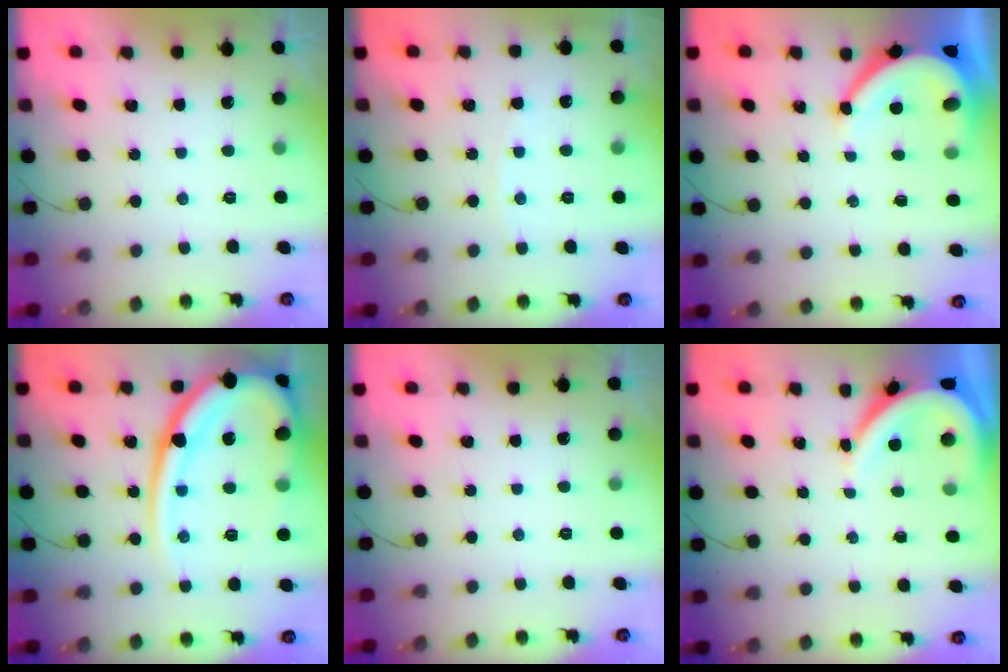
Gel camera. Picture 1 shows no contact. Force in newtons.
{"total": 2.6, "press": 2.6, "slide": 0.2}
{"total": 8.5, "press": 8.5, "slide": 1.1}
{"total": 22.2, "press": 22.1, "slide": 2.5}
{"total": 0.0}
{"total": 7.4, "press": 7.4, "slide": 1.0}